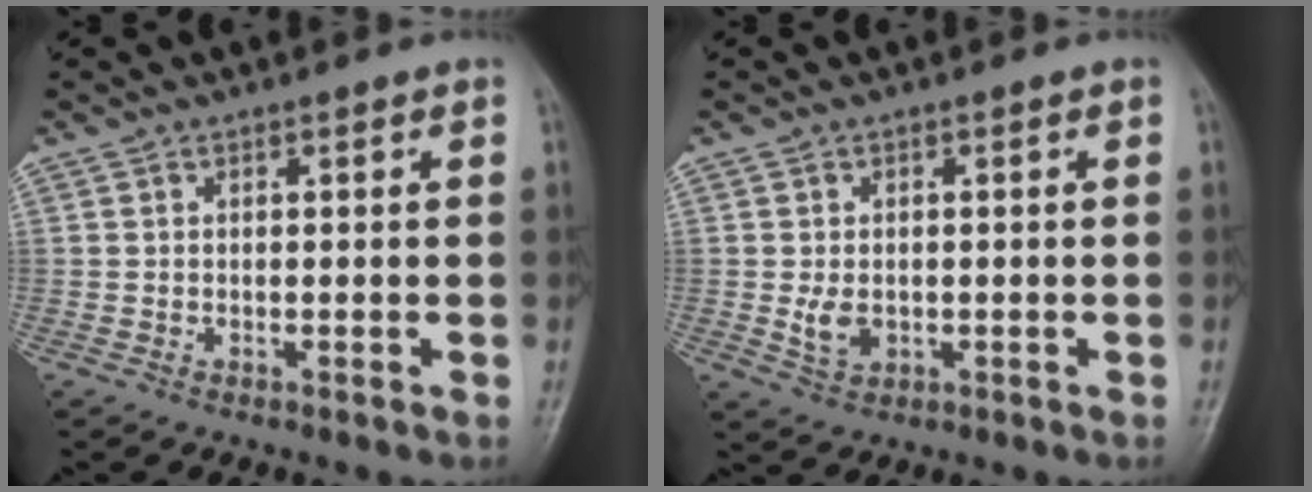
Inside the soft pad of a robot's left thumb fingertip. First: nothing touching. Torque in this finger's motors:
{"motor_torque": [0.34, 0.35, 0.17, -0.17, 0.09]}